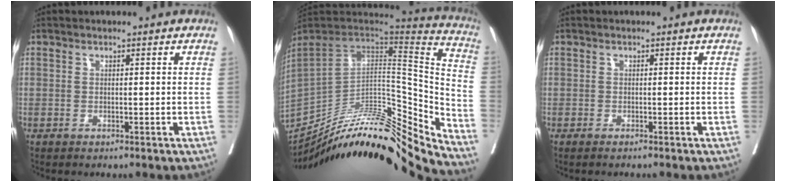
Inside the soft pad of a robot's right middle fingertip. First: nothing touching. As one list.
[{"total": 28.5, "force": [-24.4, 1.6, 14.7], "torque": [-0.187, -0.022, -0.362]}, {"total": 1.4, "force": [1.1, -0.8, 0.4], "torque": [0.002, -0.007, 0.028]}]